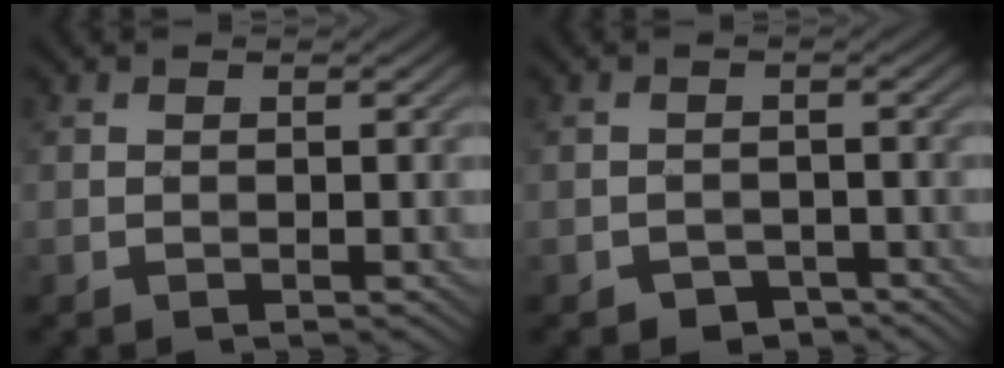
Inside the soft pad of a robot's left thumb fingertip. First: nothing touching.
{"total": 2.0, "force": [-1.6, 1.1, 0.4], "torque": [-0.002, 0.005, -0.025]}